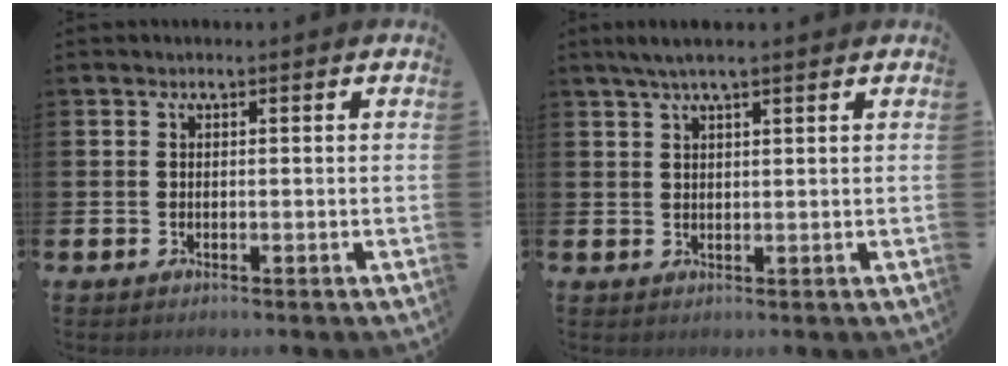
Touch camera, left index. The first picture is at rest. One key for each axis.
{"total": 3.4, "fx": 2.5, "fy": 0.5, "fz": 2.2, "tx": -0.047, "ty": 0.003, "tz": 0.044}